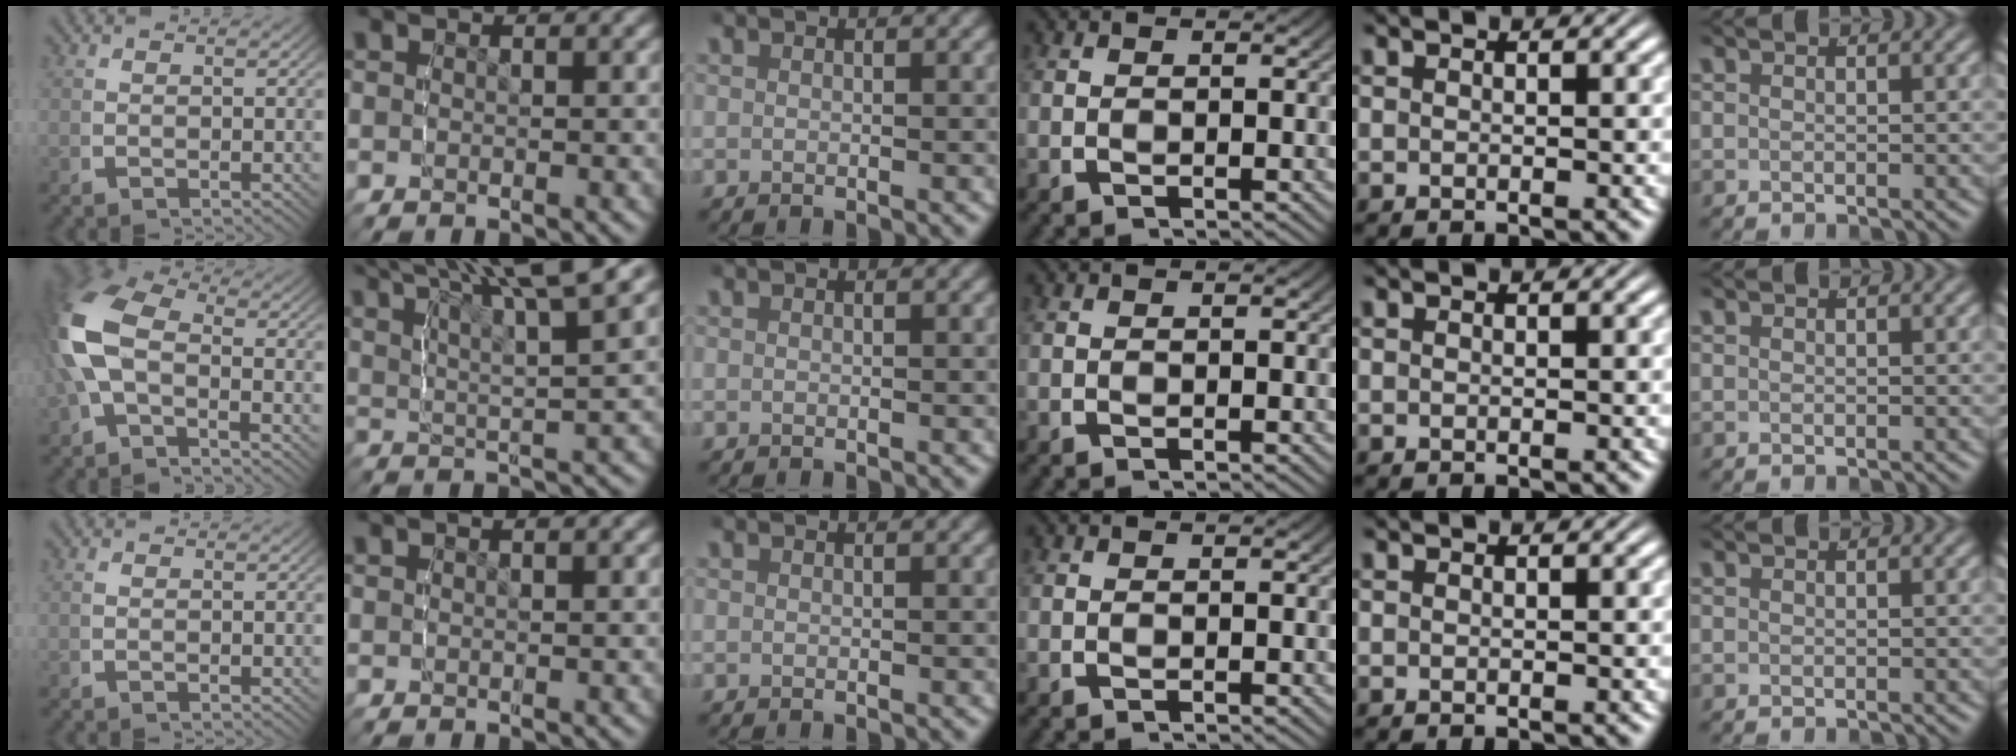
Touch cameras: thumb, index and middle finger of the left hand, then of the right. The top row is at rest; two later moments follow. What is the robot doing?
{"motion": "lift_and_place", "object": "markers"}